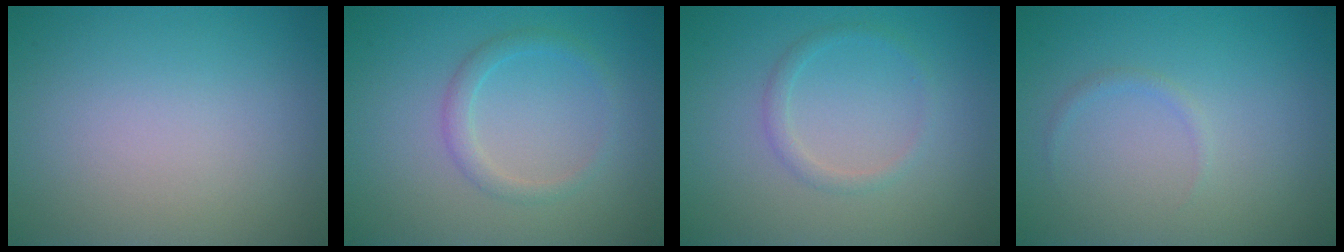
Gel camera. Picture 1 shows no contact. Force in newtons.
{"total": 1.7, "press": 1.7, "slide": 0.1}
{"total": 1.3, "press": 1.3, "slide": 0.1}
{"total": 0.6, "press": 0.6, "slide": 0.1}